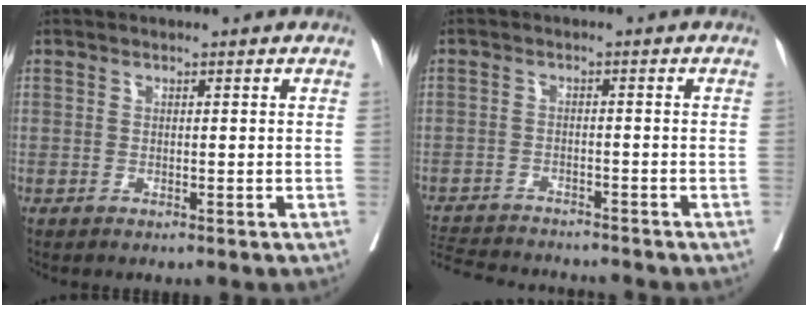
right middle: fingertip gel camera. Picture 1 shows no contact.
{"total": 11.5, "force": [-10.8, 1.2, 3.5], "torque": [-0.063, -0.005, -0.160]}